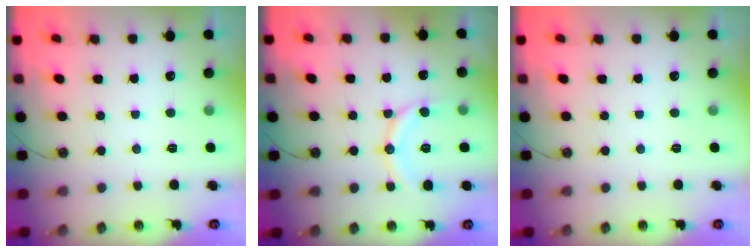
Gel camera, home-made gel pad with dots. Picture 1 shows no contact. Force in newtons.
{"total": 12.2, "press": 12.1, "slide": 1.2}
{"total": 0.0}